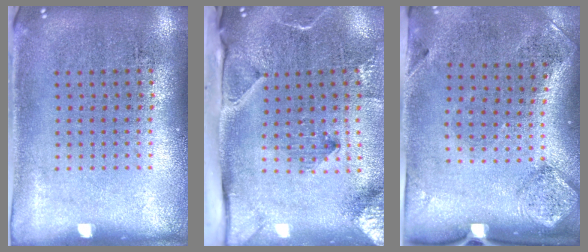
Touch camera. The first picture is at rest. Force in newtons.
{"total": 3.4, "press": 2.3, "slide": 2.5}
{"total": 1.9, "press": 1.1, "slide": 1.6}